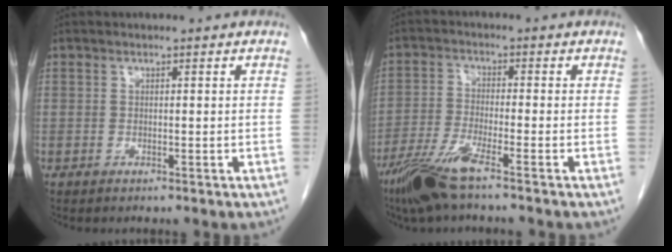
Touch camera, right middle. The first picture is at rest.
{"total": 7.4, "force": [-5.1, 0.2, 5.3], "torque": [-0.115, -0.021, -0.104]}